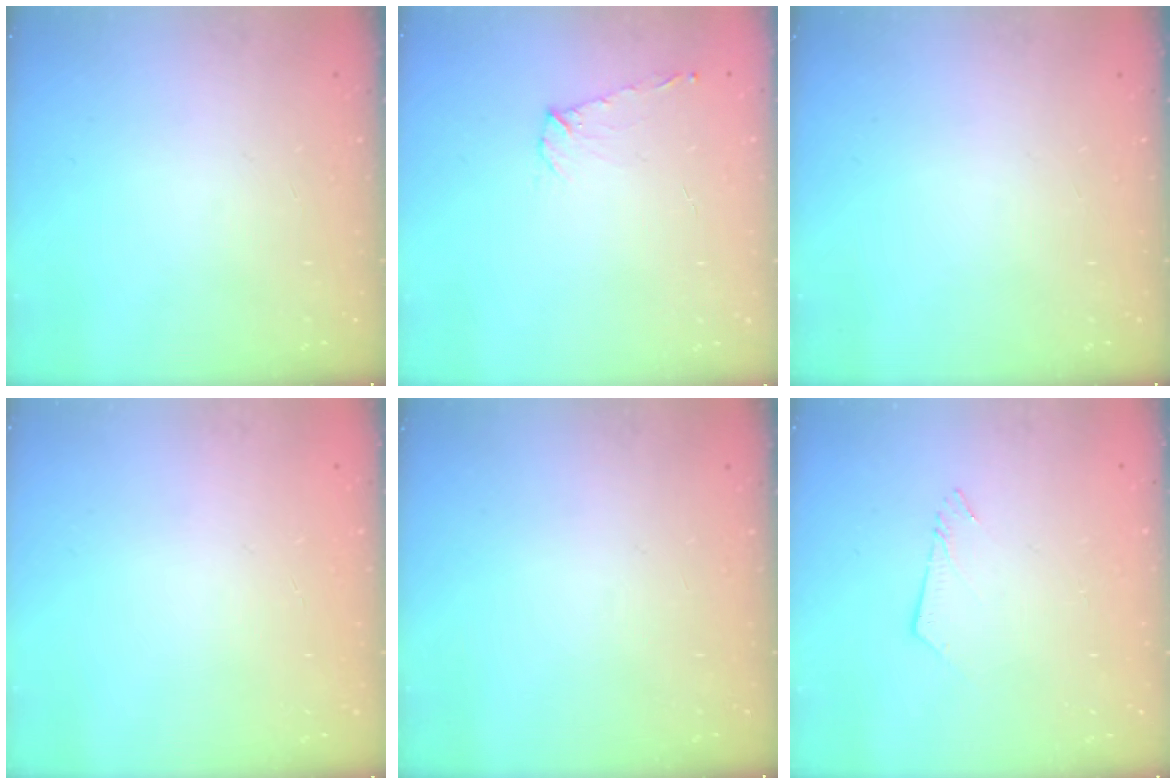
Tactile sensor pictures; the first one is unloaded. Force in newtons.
{"total": 6.6, "press": 6.6, "slide": 0.6}
{"total": 0.0}
{"total": 0.0}
{"total": 0.0}
{"total": 2.9, "press": 2.9, "slide": 0.2}